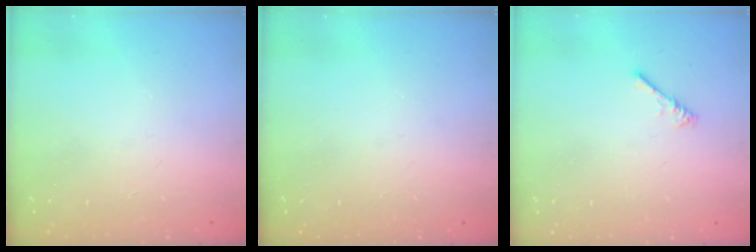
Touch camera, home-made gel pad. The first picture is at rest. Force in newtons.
{"total": 0.0}
{"total": 0.9, "press": 0.9, "slide": 0.3}